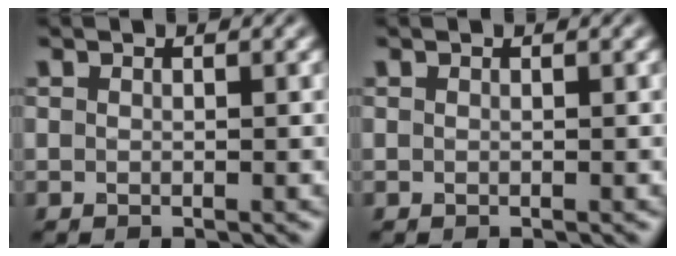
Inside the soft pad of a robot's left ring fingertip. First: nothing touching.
{"total": 0.0}